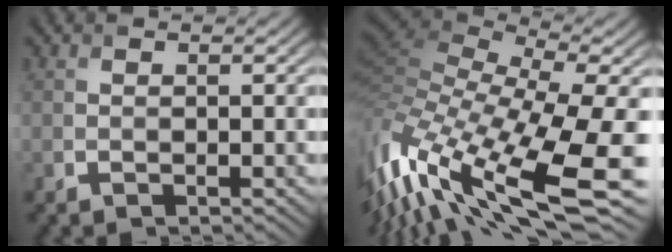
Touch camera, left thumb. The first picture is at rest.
{"total": 18.0, "force": [-3.2, 6.6, 16.5], "torque": [-0.337, -0.026, -0.047]}